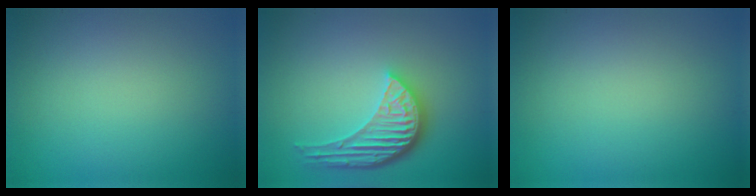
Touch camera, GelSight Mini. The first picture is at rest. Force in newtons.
{"total": 5.3, "press": 3.9, "slide": 3.5}
{"total": 0.0}